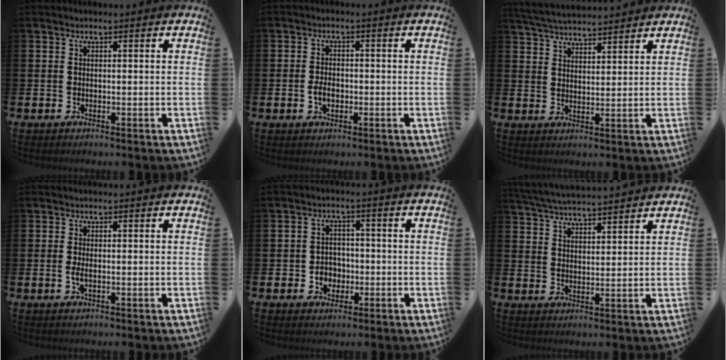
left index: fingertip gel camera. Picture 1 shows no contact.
{"total": 2.7, "force": [-0.6, 1.8, 1.9], "torque": [-0.024, -0.002, -0.015]}
{"total": 4.5, "force": [4.5, 0.5, 0.4], "torque": [-0.026, -0.023, 0.081]}
{"total": 1.2, "force": [-0.2, 0.4, 1.1], "torque": [-0.024, 0.002, -0.004]}
{"total": 3.3, "force": [-0.9, 3.0, 1.0], "torque": [-0.015, 0.000, -0.026]}
{"total": 4.9, "force": [4.9, 0.2, 0.5], "torque": [-0.029, -0.027, 0.088]}